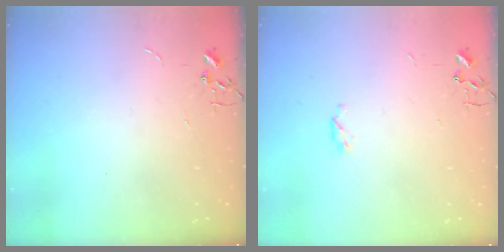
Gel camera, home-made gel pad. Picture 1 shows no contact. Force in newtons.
{"total": 4.0, "press": 4.0, "slide": 0.5}